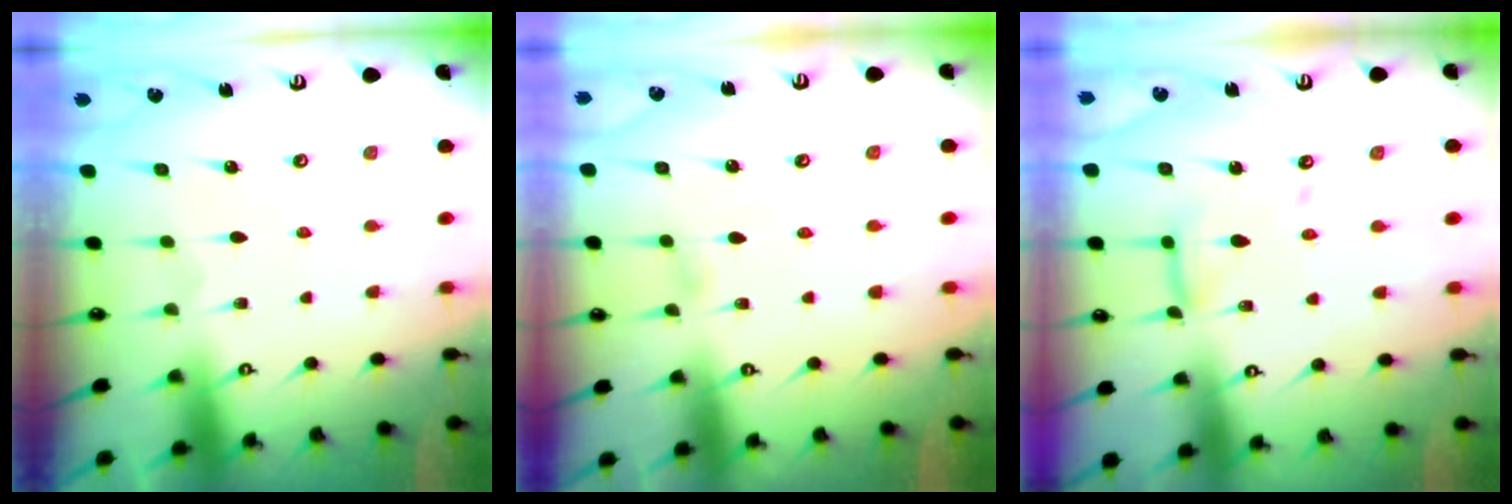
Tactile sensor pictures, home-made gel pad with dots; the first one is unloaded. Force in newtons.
{"total": 3.7, "press": 3.7, "slide": 0.4}
{"total": 11.1, "press": 11.1, "slide": 0.9}